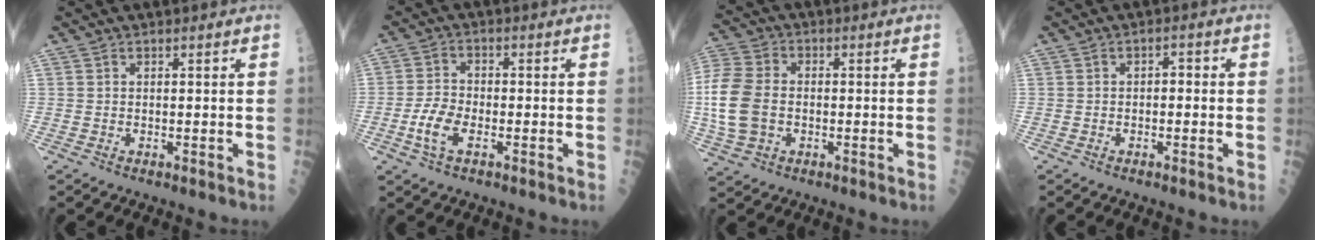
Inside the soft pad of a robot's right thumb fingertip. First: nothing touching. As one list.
[{"total": 5.7, "force": [-2.2, 2.8, 4.4], "torque": [-0.090, 0.013, -0.044]}, {"total": 12.2, "force": [-1.0, 8.5, 8.7], "torque": [-0.191, 0.014, -0.024]}, {"total": 1.8, "force": [-0.1, 1.2, 1.4], "torque": [-0.012, 0.008, -0.006]}]